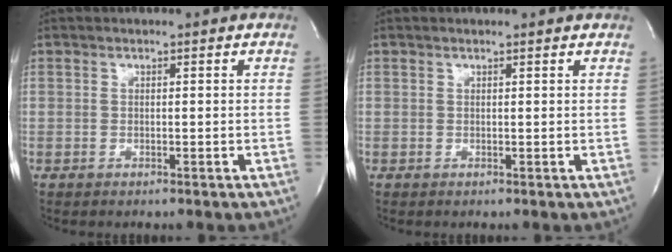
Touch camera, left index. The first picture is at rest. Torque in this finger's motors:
{"motor_torque": [0.00, -0.02, -0.22, -0.09]}